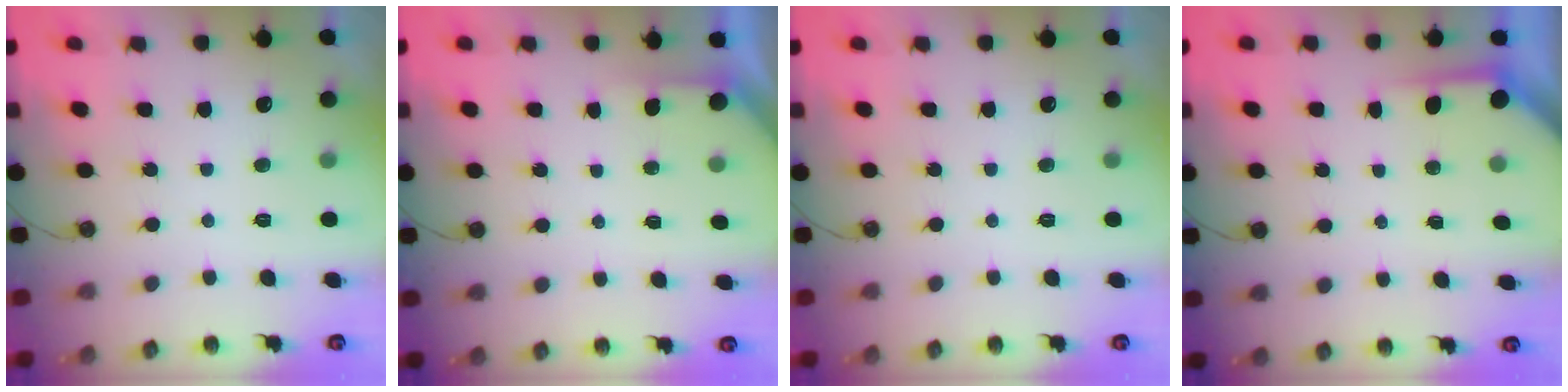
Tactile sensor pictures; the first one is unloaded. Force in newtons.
{"total": 2.2, "press": 2.2, "slide": 0.2}
{"total": 0.0}
{"total": 3.6, "press": 3.6, "slide": 0.3}